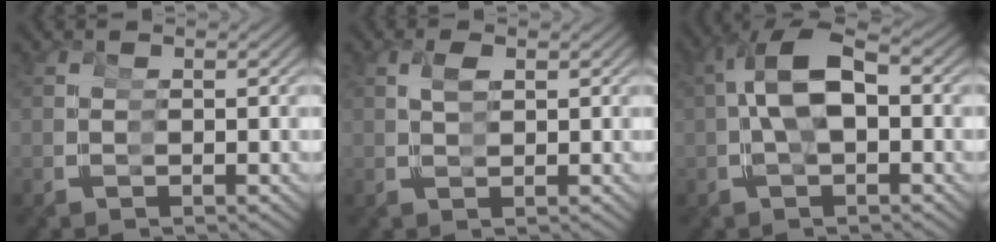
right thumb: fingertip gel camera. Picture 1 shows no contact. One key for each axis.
{"total": 1.5, "fx": 0.5, "fy": -1.2, "fz": -0.8, "tx": 0.016, "ty": 0.008, "tz": 0.007}
{"total": 7.9, "fx": 0.0, "fy": 5.7, "fz": 5.4, "tx": -0.140, "ty": -0.010, "tz": 0.005}